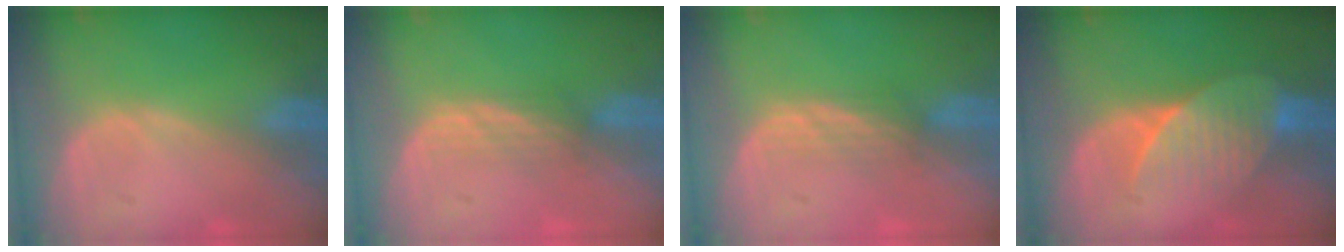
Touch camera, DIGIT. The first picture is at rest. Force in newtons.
{"total": 2.3, "press": 2.2, "slide": 0.6}
{"total": 2.3, "press": 2.2, "slide": 0.6}
{"total": 7.2, "press": 6.6, "slide": 2.9}